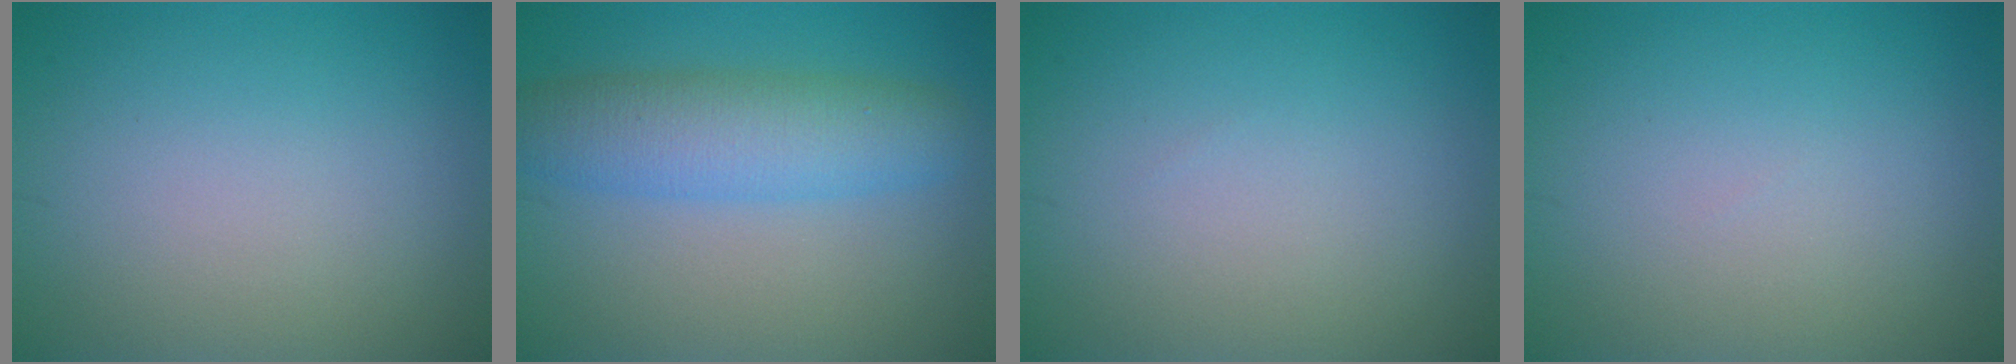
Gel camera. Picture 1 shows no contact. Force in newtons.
{"total": 5.7, "press": 5.7, "slide": 0.1}
{"total": 0.0}
{"total": 0.0}